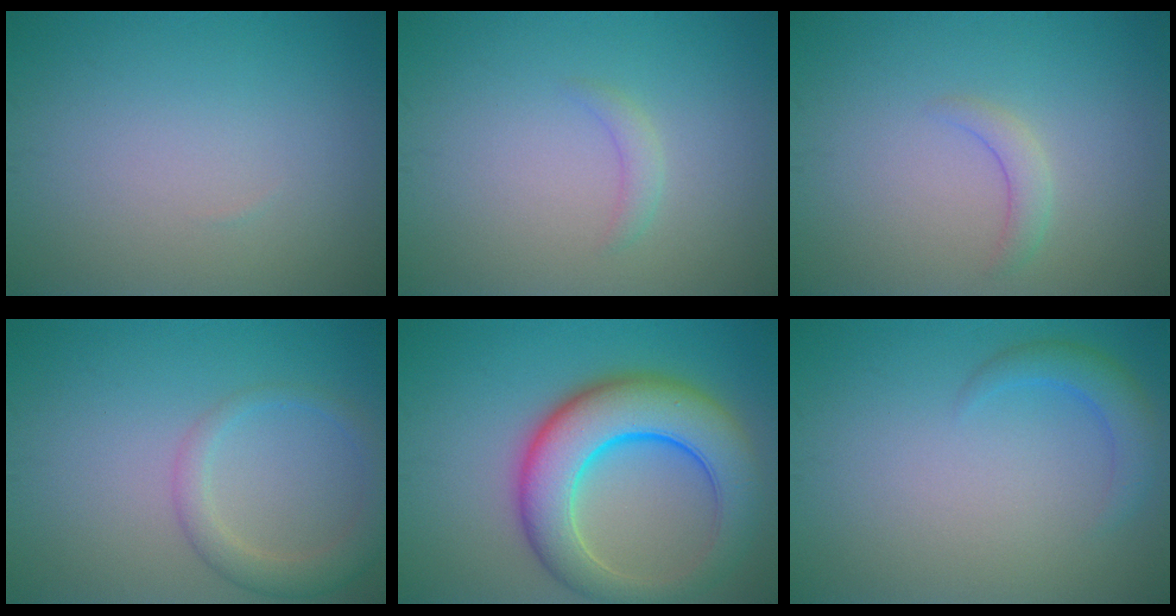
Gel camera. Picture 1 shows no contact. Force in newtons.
{"total": 1.1, "press": 1.1, "slide": 0.1}
{"total": 1.5, "press": 1.5, "slide": 0.3}
{"total": 2.9, "press": 2.9, "slide": 0.2}
{"total": 9.7, "press": 9.7, "slide": 0.2}
{"total": 2.4, "press": 2.4, "slide": 0.2}